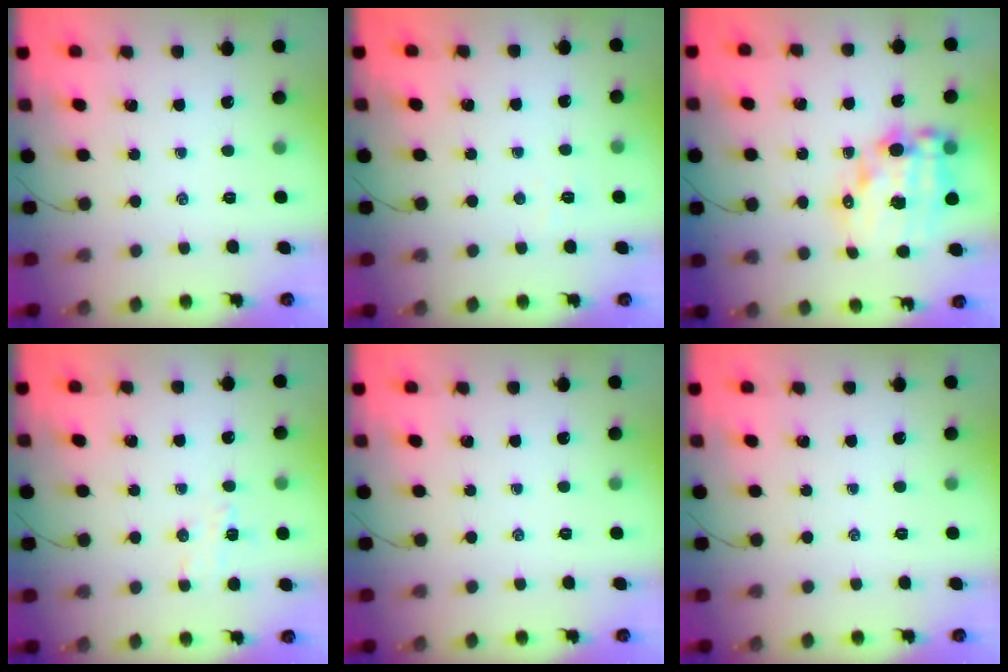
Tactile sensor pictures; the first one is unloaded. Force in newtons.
{"total": 1.8, "press": 1.7, "slide": 0.5}
{"total": 16.1, "press": 15.6, "slide": 3.8}
{"total": 6.2, "press": 6.1, "slide": 1.3}
{"total": 0.0}
{"total": 0.0}